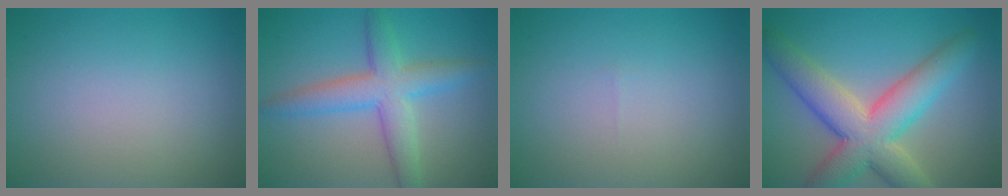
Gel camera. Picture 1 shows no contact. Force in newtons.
{"total": 5.2, "press": 5.2, "slide": 0.2}
{"total": 0.0}
{"total": 8.6, "press": 8.6, "slide": 0.6}